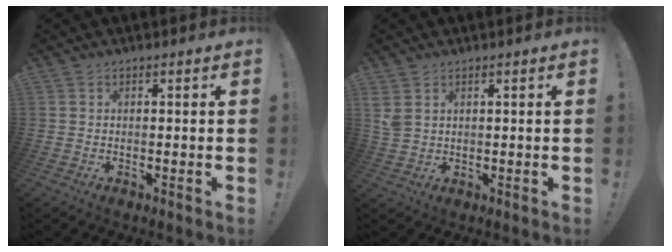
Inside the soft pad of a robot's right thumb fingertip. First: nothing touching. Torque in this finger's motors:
{"motor_torque": [0.16, 0.86, 0.10, 0.04, 0.00]}